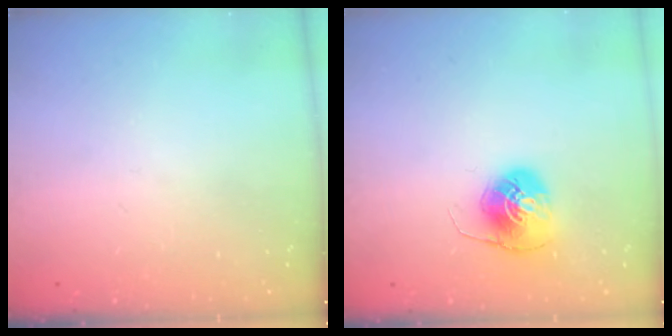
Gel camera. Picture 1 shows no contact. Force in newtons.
{"total": 7.9, "press": 7.9, "slide": 0.3}